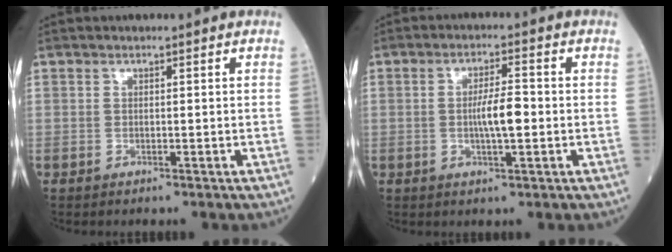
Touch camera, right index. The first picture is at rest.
{"total": 4.9, "force": [-0.5, 0.7, 4.8], "torque": [-0.089, 0.001, -0.009]}